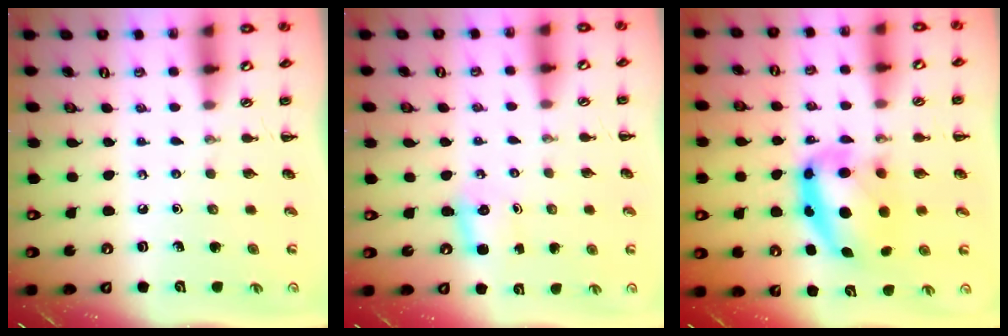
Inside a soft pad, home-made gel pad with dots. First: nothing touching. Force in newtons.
{"total": 2.8, "press": 2.7, "slide": 0.9}
{"total": 11.0, "press": 10.8, "slide": 2.4}